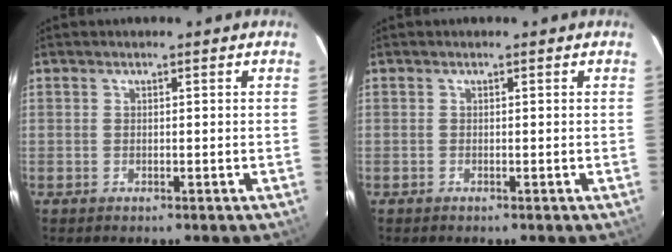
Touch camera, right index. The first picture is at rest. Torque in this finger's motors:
{"motor_torque": [0.00, 0.00, 0.00, -0.06]}